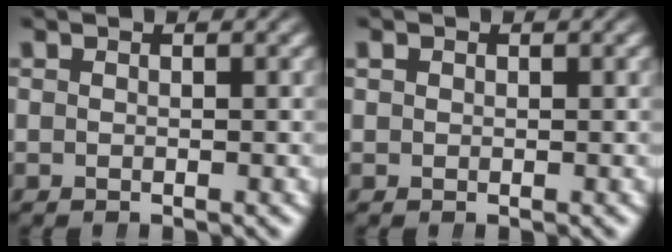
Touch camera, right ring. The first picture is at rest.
{"total": 0.7, "force": [0.4, 0.6, 0.0], "torque": [0.001, 0.000, 0.009]}